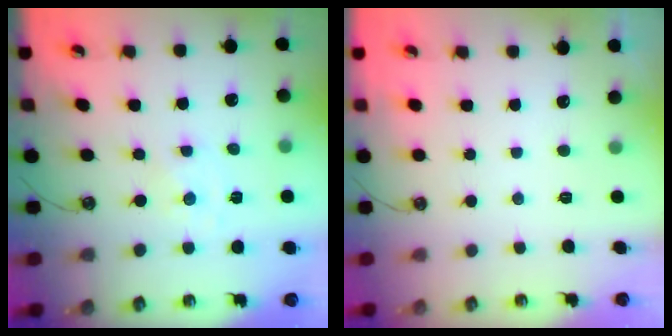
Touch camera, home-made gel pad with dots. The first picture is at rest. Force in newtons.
{"total": 0.0}